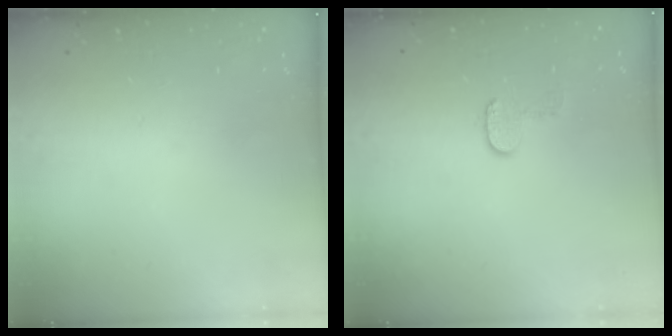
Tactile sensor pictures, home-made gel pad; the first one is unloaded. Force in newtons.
{"total": 5.9, "press": 5.9, "slide": 0.4}